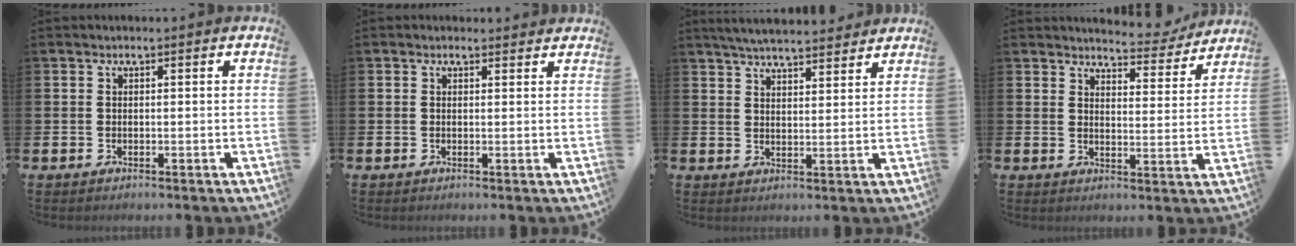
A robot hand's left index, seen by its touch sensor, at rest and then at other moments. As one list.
[{"total": 0.8, "force": [0.7, 0.3, 0.1], "torque": [0.006, 0.001, 0.011]}, {"total": 4.8, "force": [4.7, 0.4, 0.9], "torque": [-0.029, -0.022, 0.085]}, {"total": 4.6, "force": [4.5, 0.7, 0.4], "torque": [-0.005, -0.038, 0.075]}]